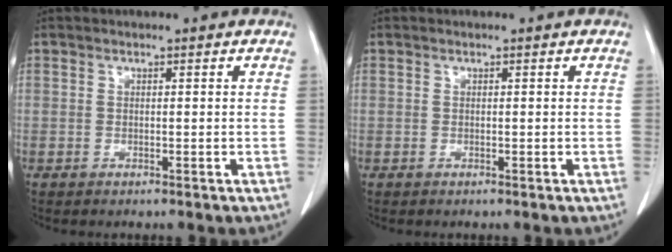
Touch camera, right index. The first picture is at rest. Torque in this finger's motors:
{"motor_torque": [0.00, -0.01, 0.00, 0.00]}